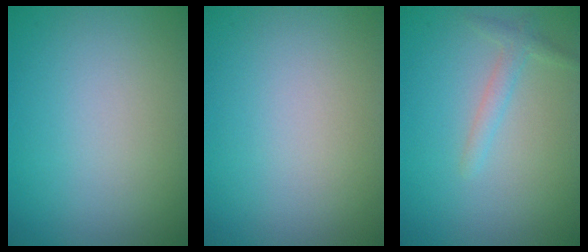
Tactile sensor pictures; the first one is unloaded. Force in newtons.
{"total": 0.0}
{"total": 1.5, "press": 1.5, "slide": 0.1}